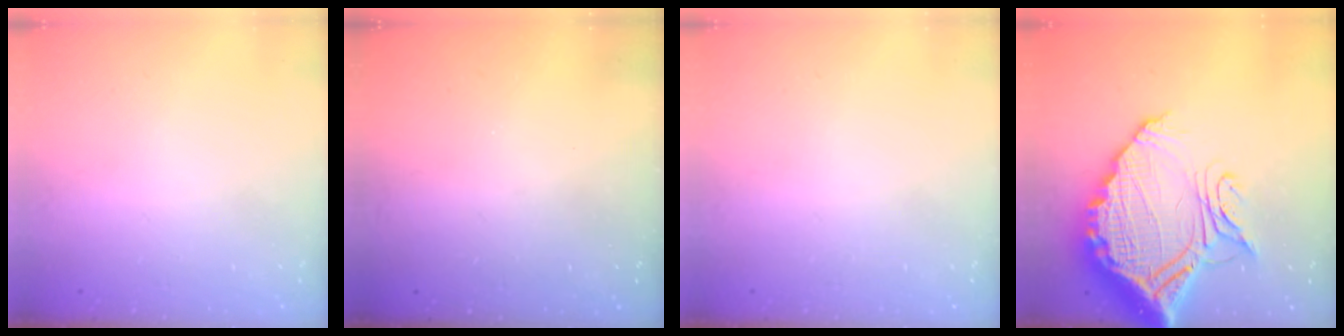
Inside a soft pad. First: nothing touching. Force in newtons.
{"total": 3.3, "press": 3.3, "slide": 0.1}
{"total": 0.0}
{"total": 23.3, "press": 23.3, "slide": 1.9}